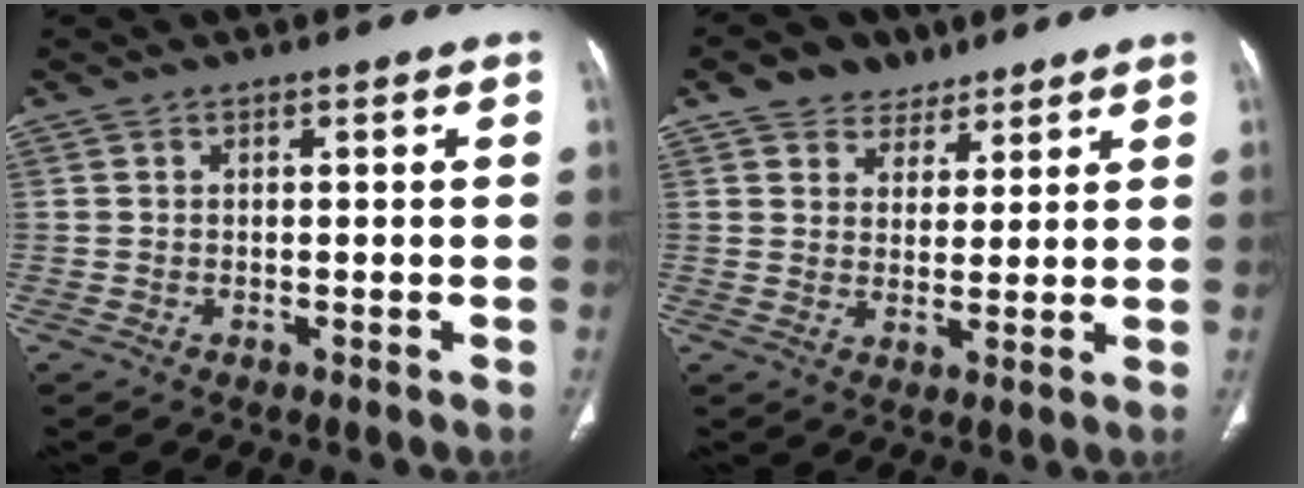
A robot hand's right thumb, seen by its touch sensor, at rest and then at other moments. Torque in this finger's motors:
{"motor_torque": [-0.86, 0.89, 0.10, -0.31, 0.00]}